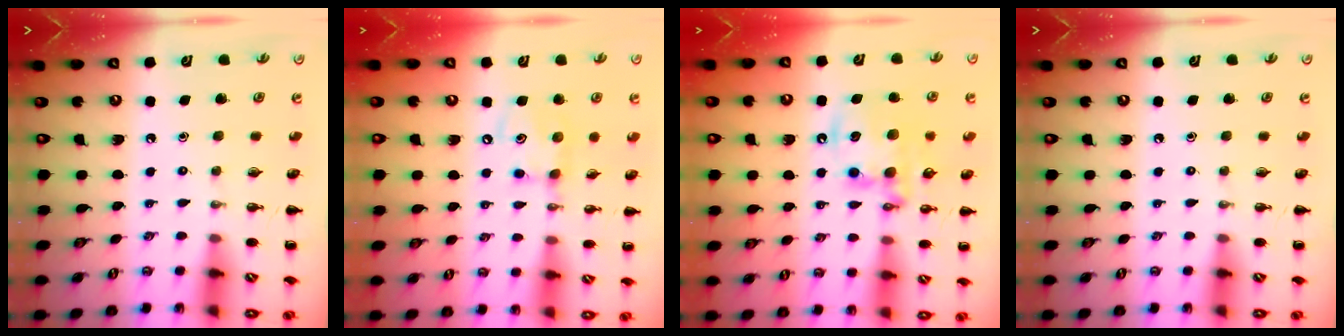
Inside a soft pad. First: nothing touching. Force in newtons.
{"total": 8.1, "press": 8.0, "slide": 1.2}
{"total": 13.0, "press": 12.6, "slide": 3.0}
{"total": 0.0}